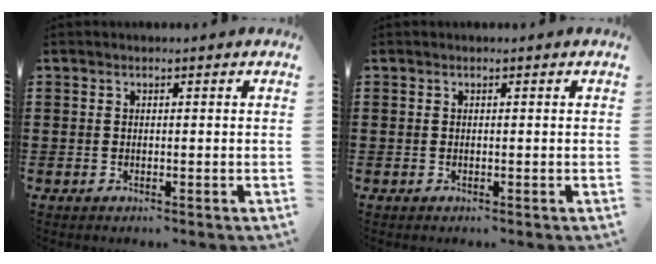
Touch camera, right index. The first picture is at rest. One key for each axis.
{"total": 0.0}